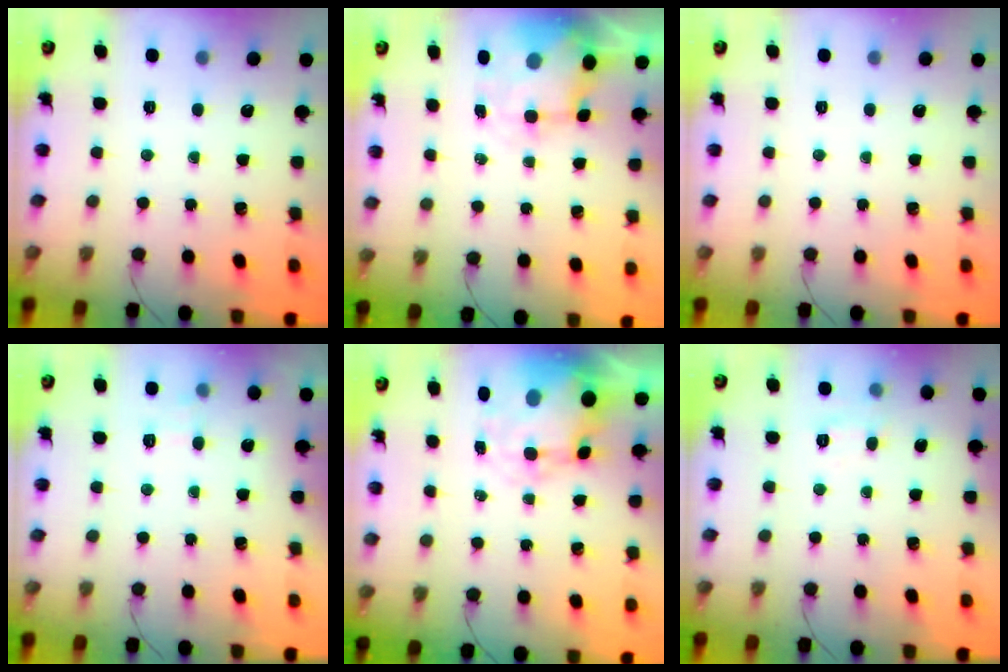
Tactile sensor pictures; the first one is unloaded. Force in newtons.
{"total": 5.7, "press": 5.5, "slide": 1.3}
{"total": 0.0}
{"total": 7.2, "press": 7.0, "slide": 1.5}
{"total": 8.8, "press": 8.5, "slide": 2.0}
{"total": 6.8, "press": 6.7, "slide": 1.4}